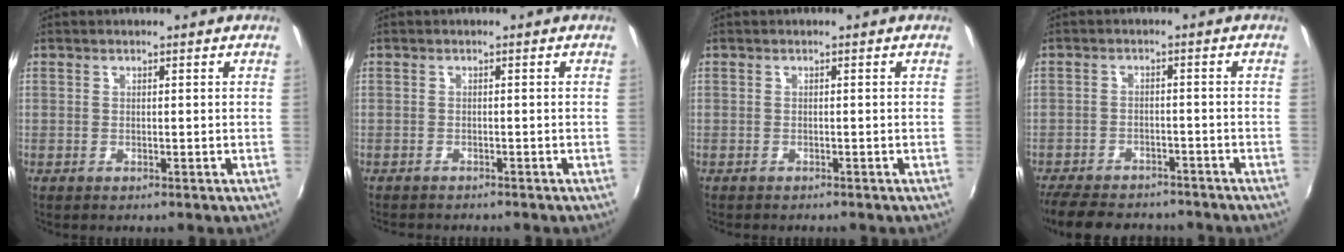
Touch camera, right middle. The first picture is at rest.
{"total": 2.5, "force": [-2.4, 0.4, 0.6], "torque": [-0.020, -0.014, -0.040]}
{"total": 0.8, "force": [-0.8, 0.0, 0.1], "torque": [-0.005, -0.006, -0.014]}
{"total": 13.8, "force": [-11.6, 5.3, 5.4], "torque": [-0.133, -0.006, -0.174]}